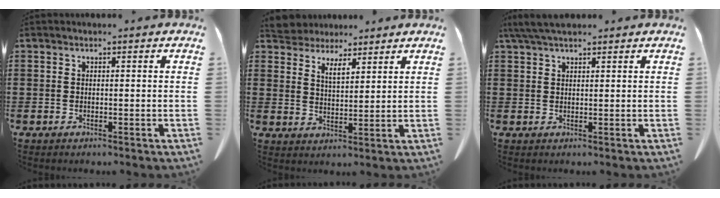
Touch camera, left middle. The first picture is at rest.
{"total": 4.7, "force": [4.2, 1.9, 1.0], "torque": [-0.037, -0.007, 0.076]}
{"total": 3.9, "force": [3.0, 0.9, 2.3], "torque": [-0.052, 0.002, 0.056]}